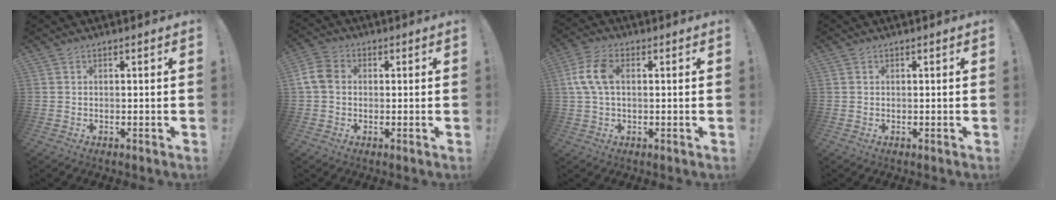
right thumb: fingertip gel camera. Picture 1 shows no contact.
{"total": 7.4, "force": [0.5, 5.7, 4.7], "torque": [-0.102, 0.011, 0.015]}
{"total": 8.4, "force": [1.2, 4.9, 6.6], "torque": [-0.137, 0.006, 0.026]}
{"total": 0.0}